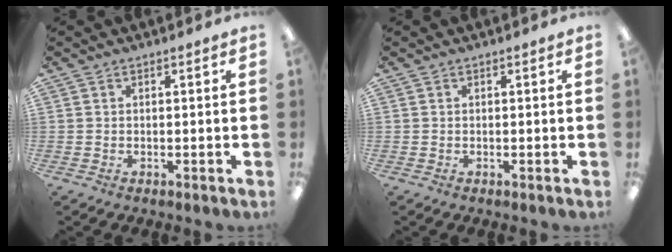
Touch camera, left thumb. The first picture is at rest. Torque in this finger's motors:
{"motor_torque": [-0.07, 0.07, 0.00, 0.00, 0.00]}